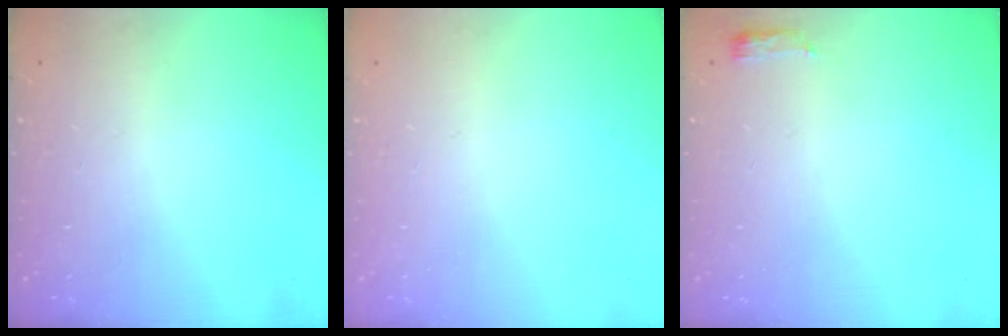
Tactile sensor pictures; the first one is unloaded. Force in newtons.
{"total": 0.0}
{"total": 3.7, "press": 3.5, "slide": 1.3}